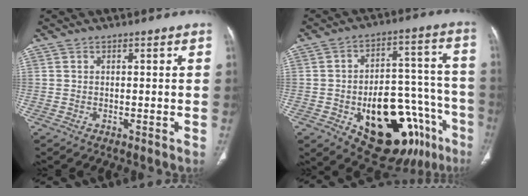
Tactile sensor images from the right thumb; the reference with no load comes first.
{"total": 25.1, "force": [-11.2, 13.0, 18.3], "torque": [-0.186, 0.070, -0.142]}